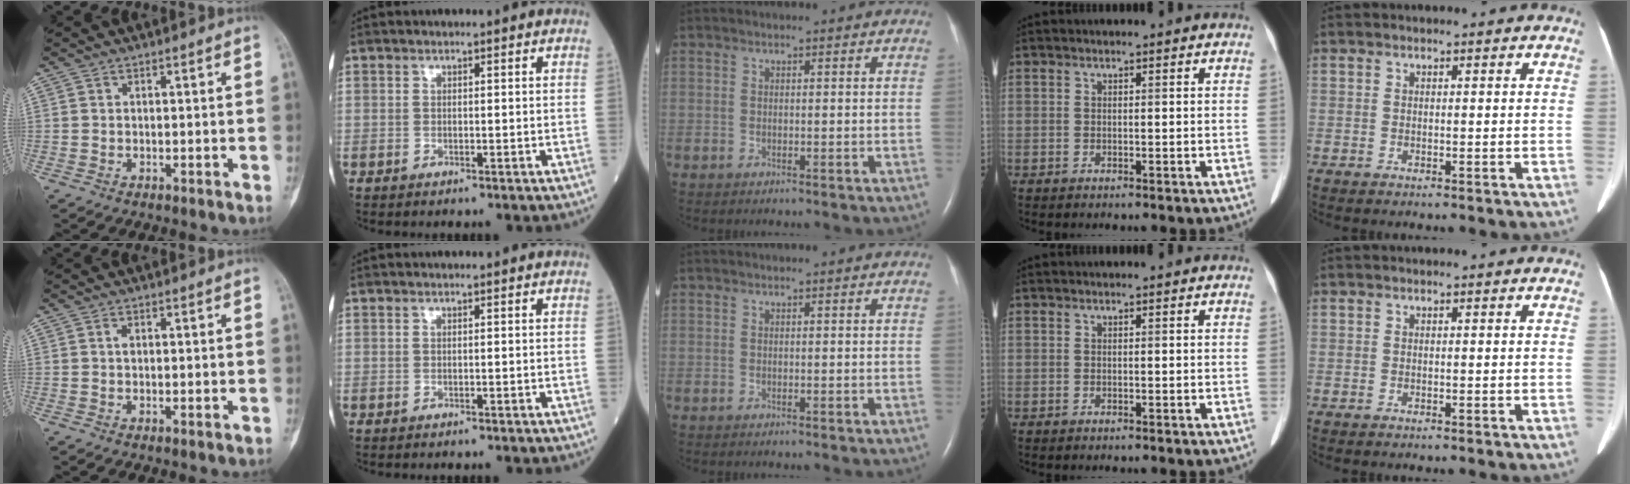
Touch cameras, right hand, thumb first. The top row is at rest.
{"thumb": {"total": 1.3, "force": [0.2, 0.7, 1.1], "torque": [-0.014, -0.001, 0.000]}}